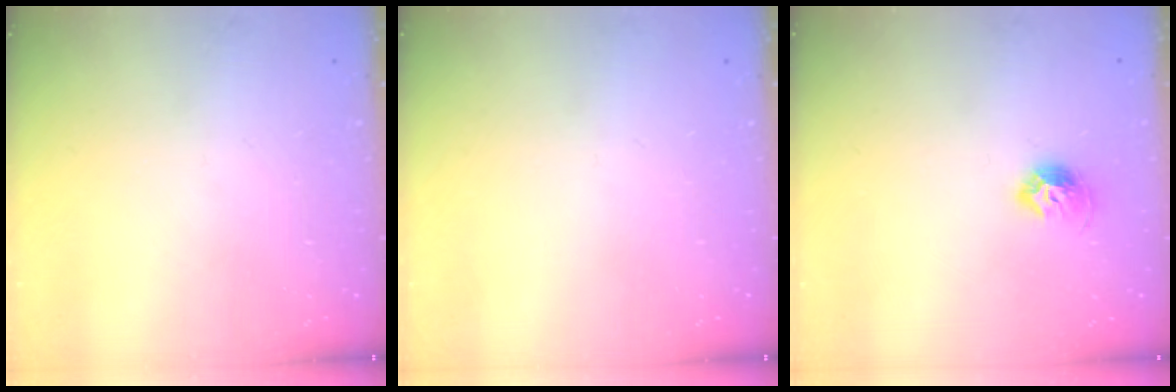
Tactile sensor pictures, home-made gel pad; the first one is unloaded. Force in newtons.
{"total": 0.0}
{"total": 8.4, "press": 8.3, "slide": 0.9}